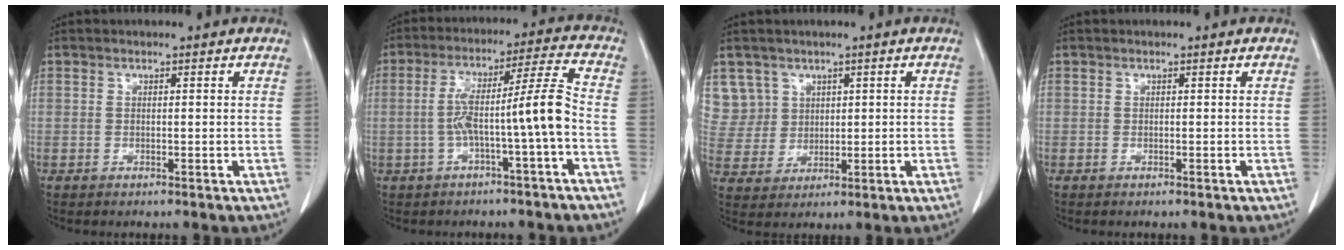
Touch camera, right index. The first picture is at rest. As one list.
[{"total": 9.7, "force": [-2.5, -1.0, 9.3], "torque": [-0.167, 0.034, -0.036]}, {"total": 6.4, "force": [3.1, 5.6, -0.3], "torque": [0.004, 0.017, 0.075]}, {"total": 0.0}]